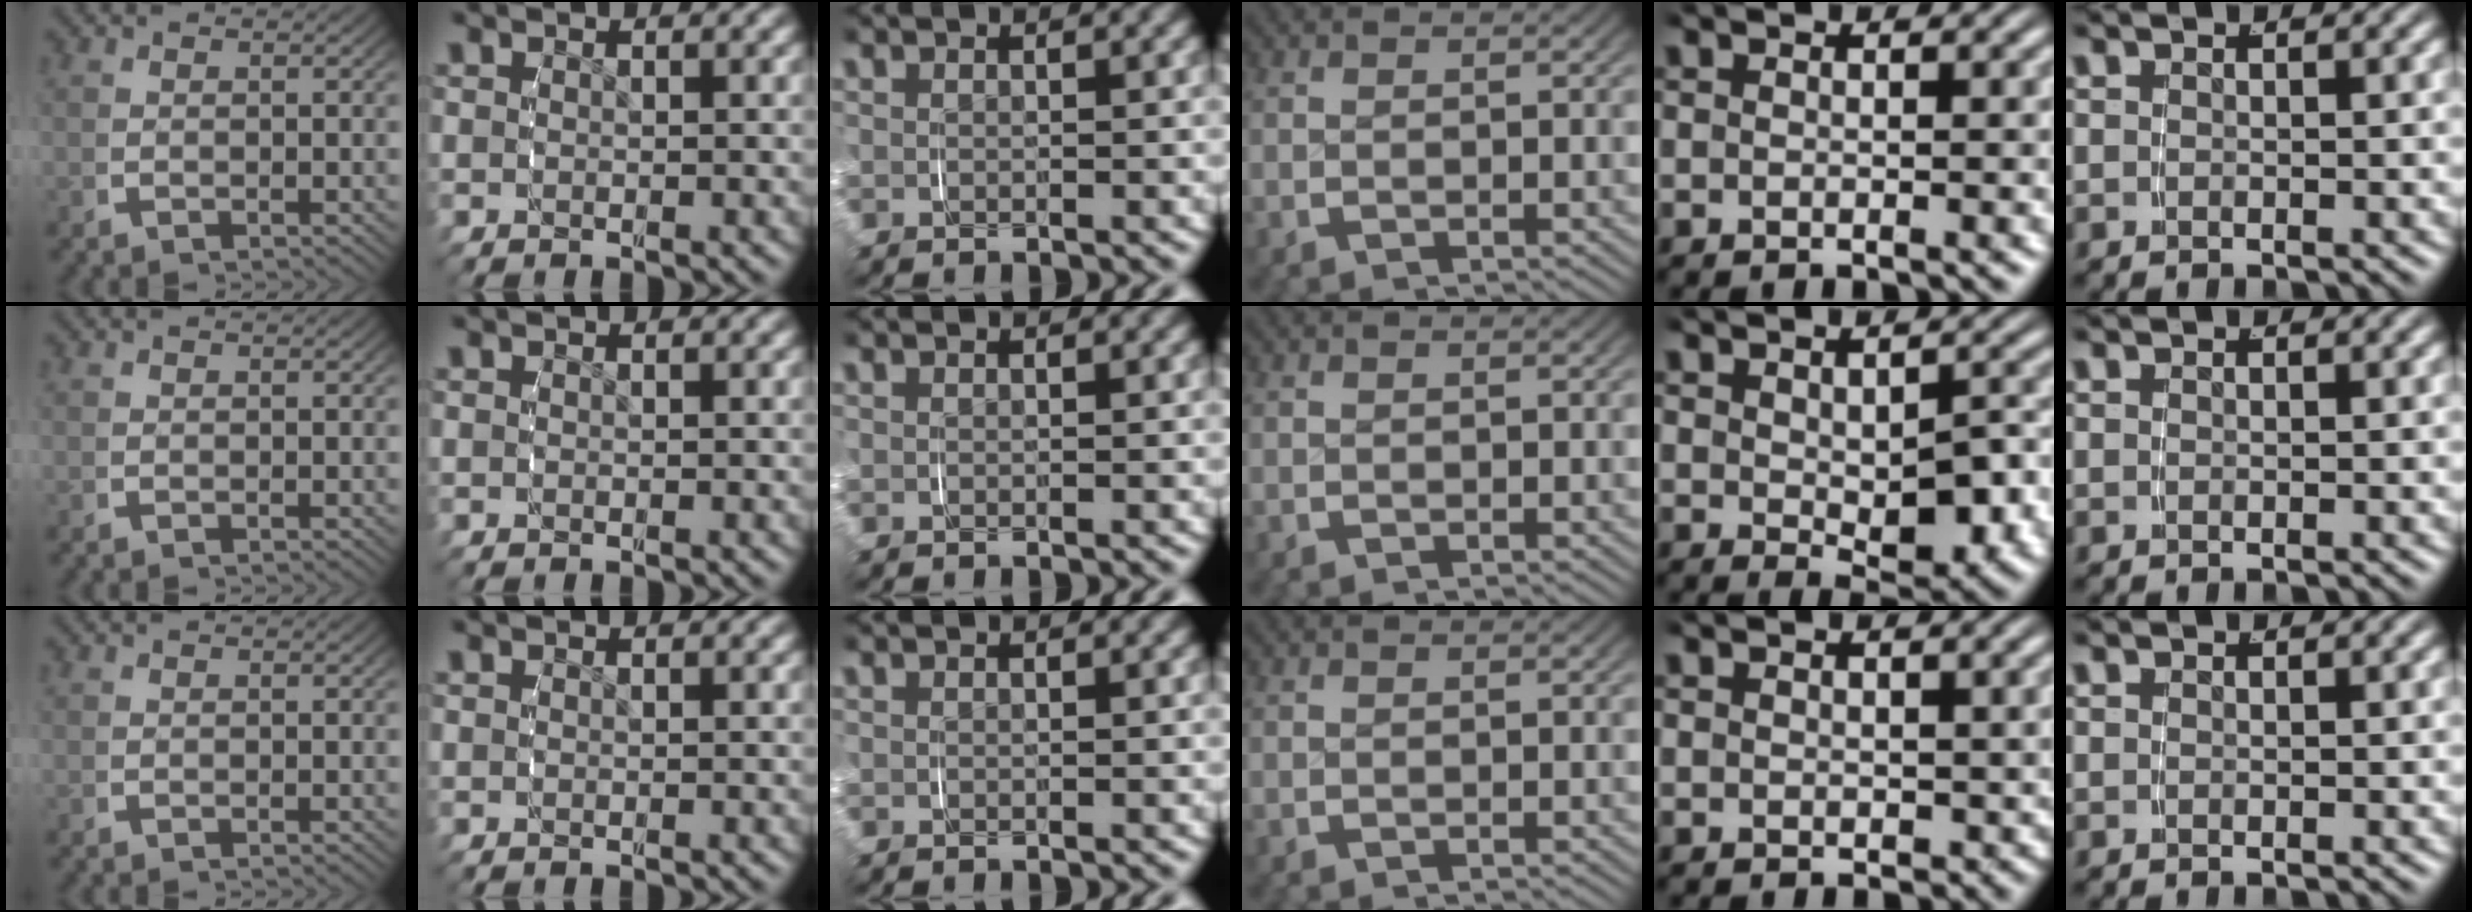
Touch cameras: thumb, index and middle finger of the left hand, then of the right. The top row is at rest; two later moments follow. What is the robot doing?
{"motion": "grasp_and_lifting", "object": "pencil case"}